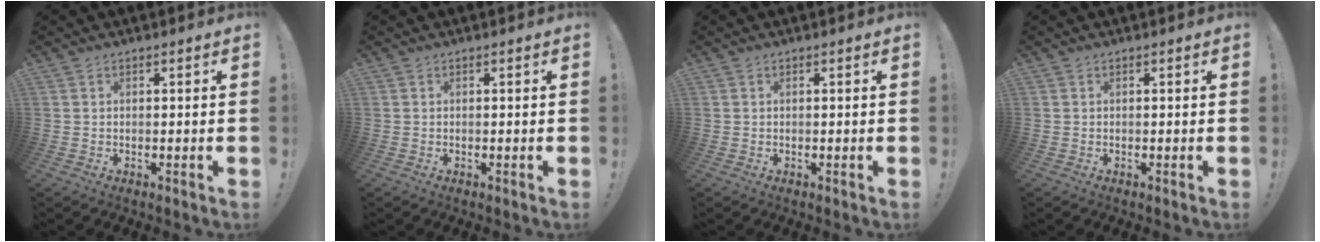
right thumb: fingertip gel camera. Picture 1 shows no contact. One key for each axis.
{"total": 0.0}
{"total": 0.0}
{"total": 0.0}